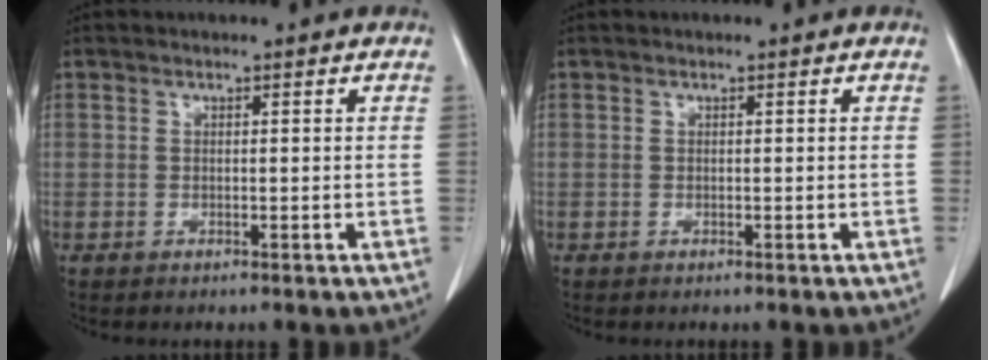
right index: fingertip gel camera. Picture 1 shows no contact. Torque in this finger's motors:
{"motor_torque": [0.00, 0.00, 0.00, 0.00]}